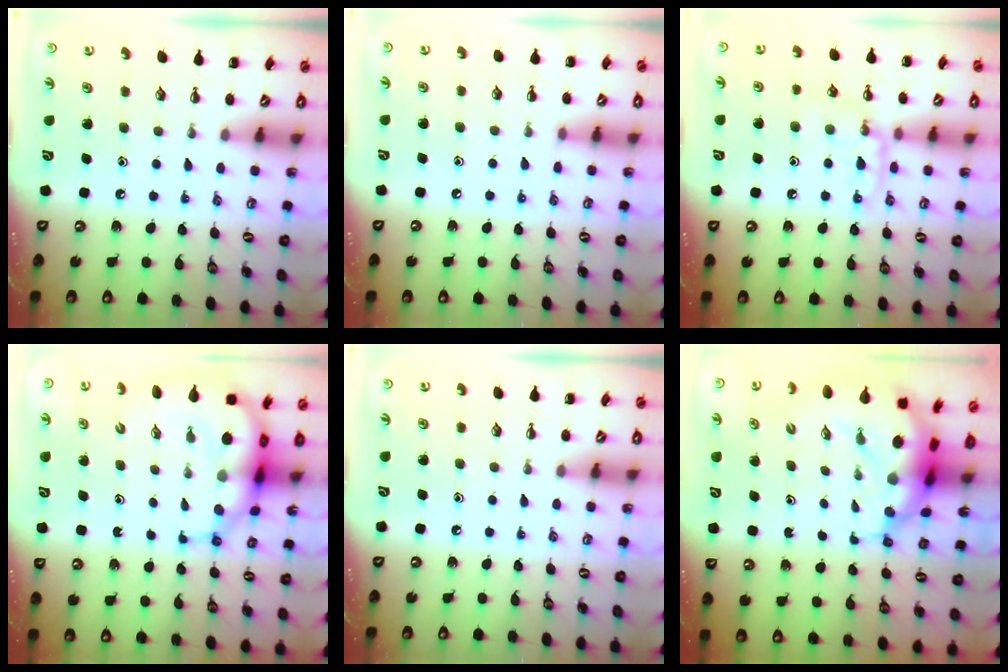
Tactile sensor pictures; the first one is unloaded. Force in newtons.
{"total": 7.0, "press": 6.6, "slide": 2.3}
{"total": 10.3, "press": 10.3, "slide": 0.9}
{"total": 10.5, "press": 10.1, "slide": 2.8}
{"total": 0.0}
{"total": 8.6, "press": 8.3, "slide": 2.3}